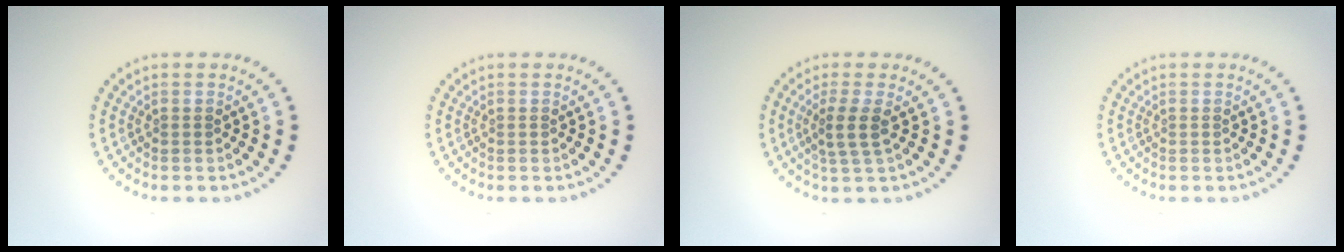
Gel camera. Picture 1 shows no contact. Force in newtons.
{"total": 0.0}
{"total": 2.4, "press": 1.9, "slide": 1.5}
{"total": 0.0}